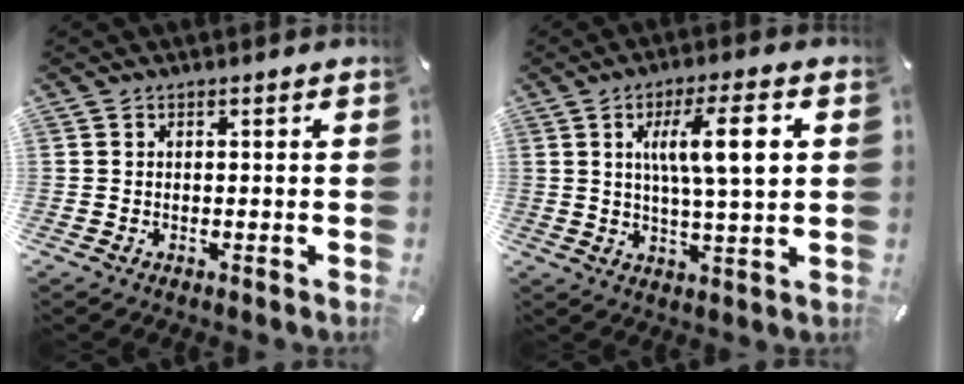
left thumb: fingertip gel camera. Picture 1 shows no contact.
{"total": 11.8, "force": [3.3, 2.4, 11.1], "torque": [-0.208, 0.002, 0.045]}